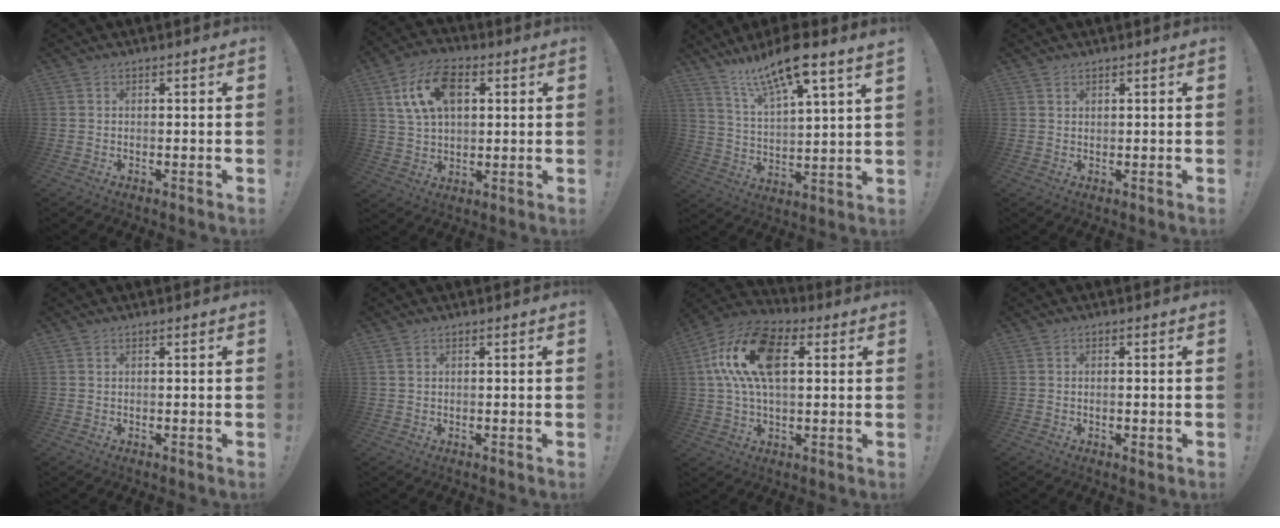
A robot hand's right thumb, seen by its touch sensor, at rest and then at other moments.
{"total": 14.0, "force": [4.9, 8.6, 9.8], "torque": [-0.168, 0.004, 0.093]}
{"total": 13.8, "force": [10.6, 2.0, 8.7], "torque": [-0.155, -0.068, 0.175]}
{"total": 1.0, "force": [0.8, 0.4, 0.4], "torque": [-0.003, -0.002, 0.015]}
{"total": 0.0}
{"total": 1.1, "force": [0.7, 0.6, 0.7], "torque": [-0.016, 0.004, 0.013]}
{"total": 19.3, "force": [4.8, 10.8, 15.3], "torque": [-0.281, 0.011, 0.083]}
{"total": 1.5, "force": [-0.2, 0.4, 1.4], "torque": [-0.014, -0.003, -0.005]}